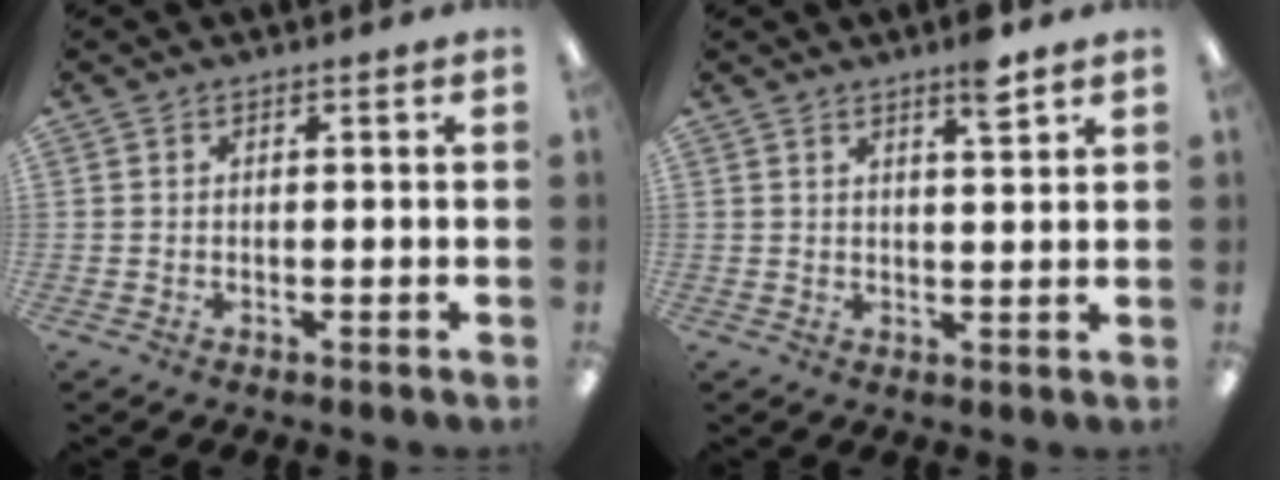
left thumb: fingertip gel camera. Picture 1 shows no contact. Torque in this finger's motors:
{"motor_torque": [0.21, -0.15, 0.43, -0.41, 0.00]}